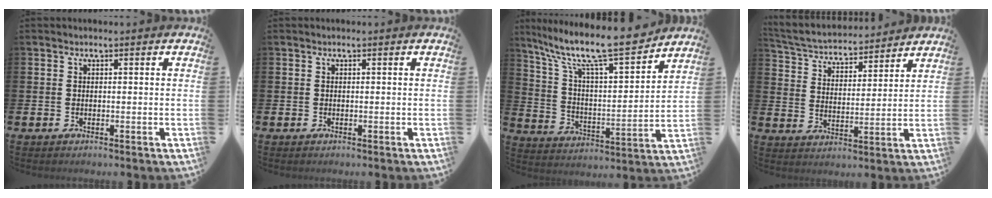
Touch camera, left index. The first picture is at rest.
{"total": 0.0}
{"total": 12.5, "force": [10.7, 2.3, 6.1], "torque": [-0.142, -0.072, 0.179]}
{"total": 4.6, "force": [4.5, 1.0, 0.2], "torque": [-0.027, -0.038, 0.073]}